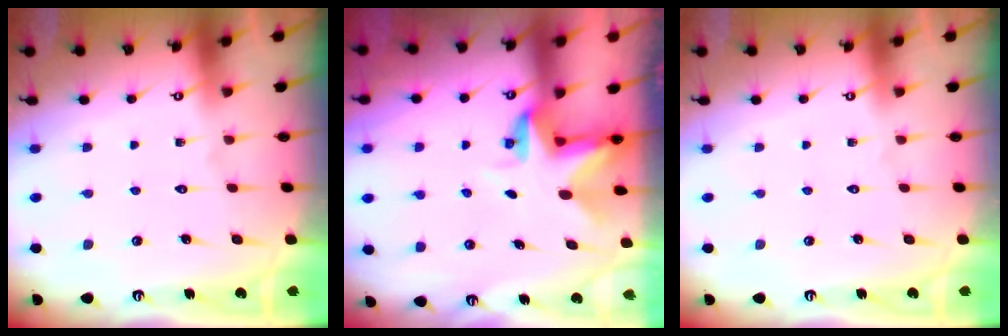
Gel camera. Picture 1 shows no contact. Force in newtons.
{"total": 3.9, "press": 3.8, "slide": 0.3}
{"total": 0.0}